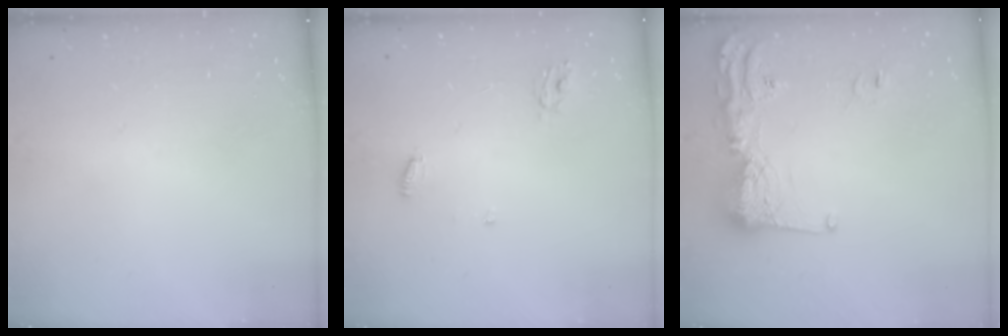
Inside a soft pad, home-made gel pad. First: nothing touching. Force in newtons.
{"total": 5.1, "press": 5.1, "slide": 0.4}
{"total": 16.1, "press": 16.1, "slide": 1.2}